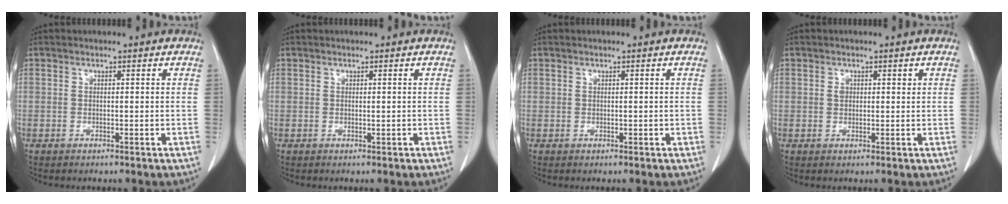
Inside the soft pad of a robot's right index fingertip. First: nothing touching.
{"total": 0.0}
{"total": 0.0}
{"total": 1.3, "force": [0.5, 1.0, 0.6], "torque": [-0.008, 0.005, 0.009]}